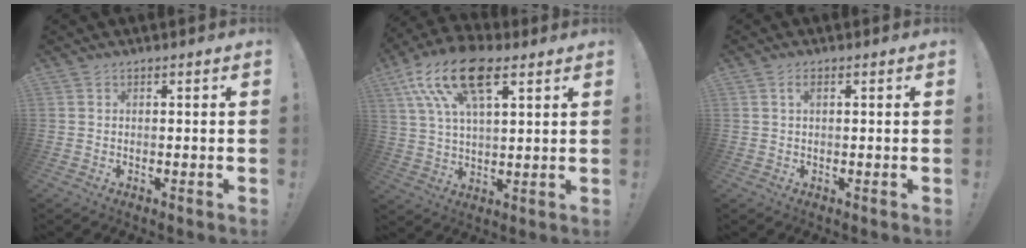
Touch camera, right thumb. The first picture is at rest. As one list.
[{"total": 17.9, "force": [9.0, 8.1, 13.2], "torque": [-0.259, -0.029, 0.154]}, {"total": 1.5, "force": [0.4, 0.5, 1.4], "torque": [-0.019, 0.001, 0.005]}]